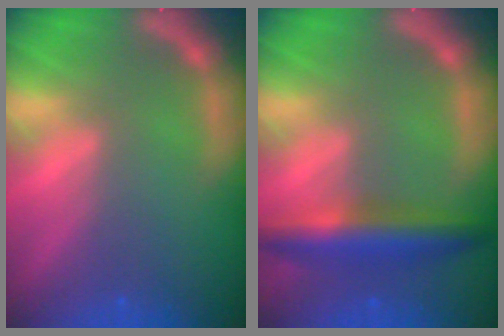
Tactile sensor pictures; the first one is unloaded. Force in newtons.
{"total": 5.5}